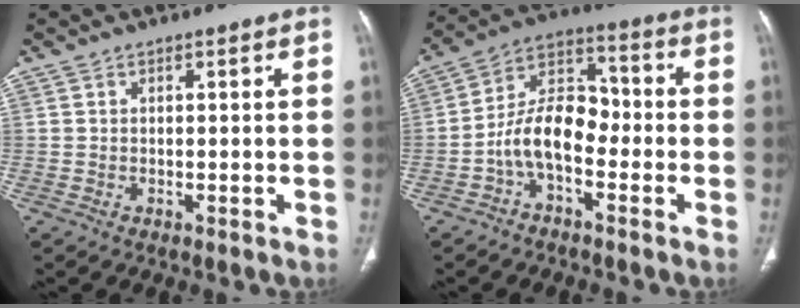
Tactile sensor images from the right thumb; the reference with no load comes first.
{"total": 11.0, "force": [-3.3, 6.4, 8.3], "torque": [-0.133, 0.049, -0.071]}